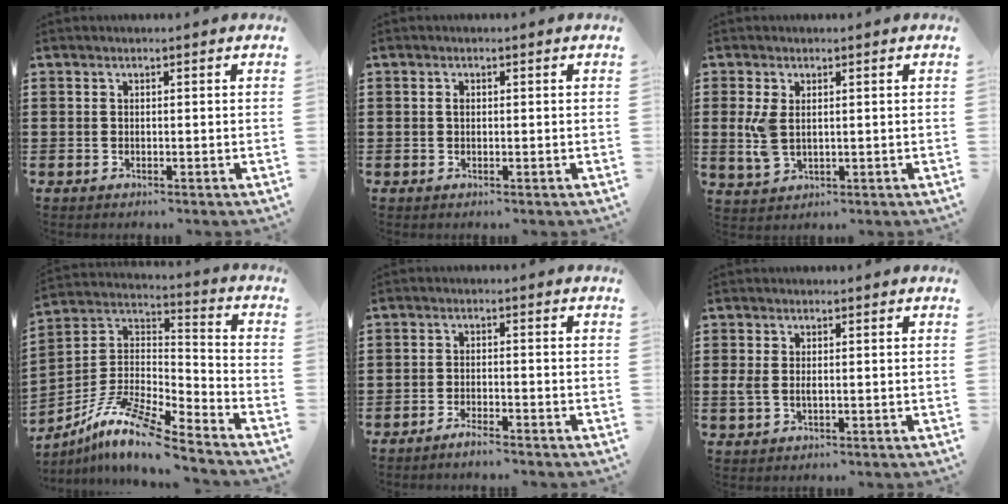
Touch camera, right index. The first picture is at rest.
{"total": 0.9, "force": [0.1, 0.5, 0.7], "torque": [-0.015, 0.001, 0.002]}
{"total": 4.4, "force": [0.5, 2.4, 3.6], "torque": [-0.095, -0.001, 0.004]}
{"total": 10.8, "force": [-8.7, 1.6, 6.2], "torque": [-0.134, 0.007, -0.180]}
{"total": 1.9, "force": [-1.9, 0.0, 0.5], "torque": [-0.009, 0.003, -0.035]}
{"total": 1.7, "force": [0.0, 0.9, 1.5], "torque": [-0.039, 0.000, -0.003]}